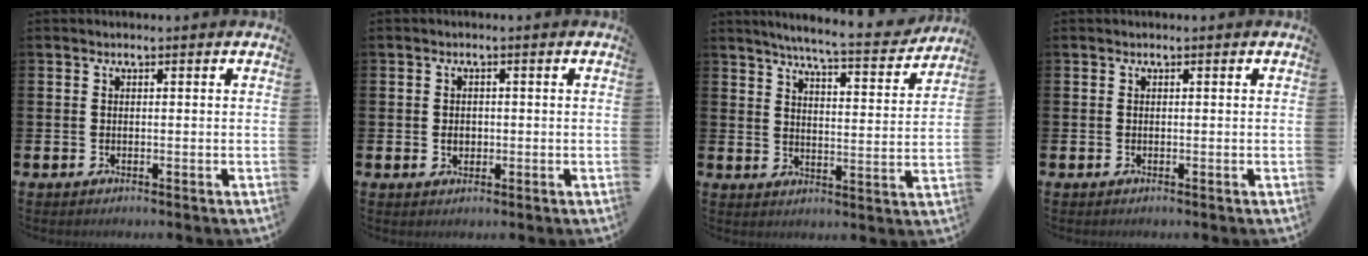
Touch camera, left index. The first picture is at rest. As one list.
[{"total": 1.6, "force": [0.0, 1.3, 0.9], "torque": [-0.008, 0.004, -0.005]}, {"total": 6.7, "force": [6.3, 0.0, 2.3], "torque": [-0.054, -0.045, 0.103]}, {"total": 0.0}]